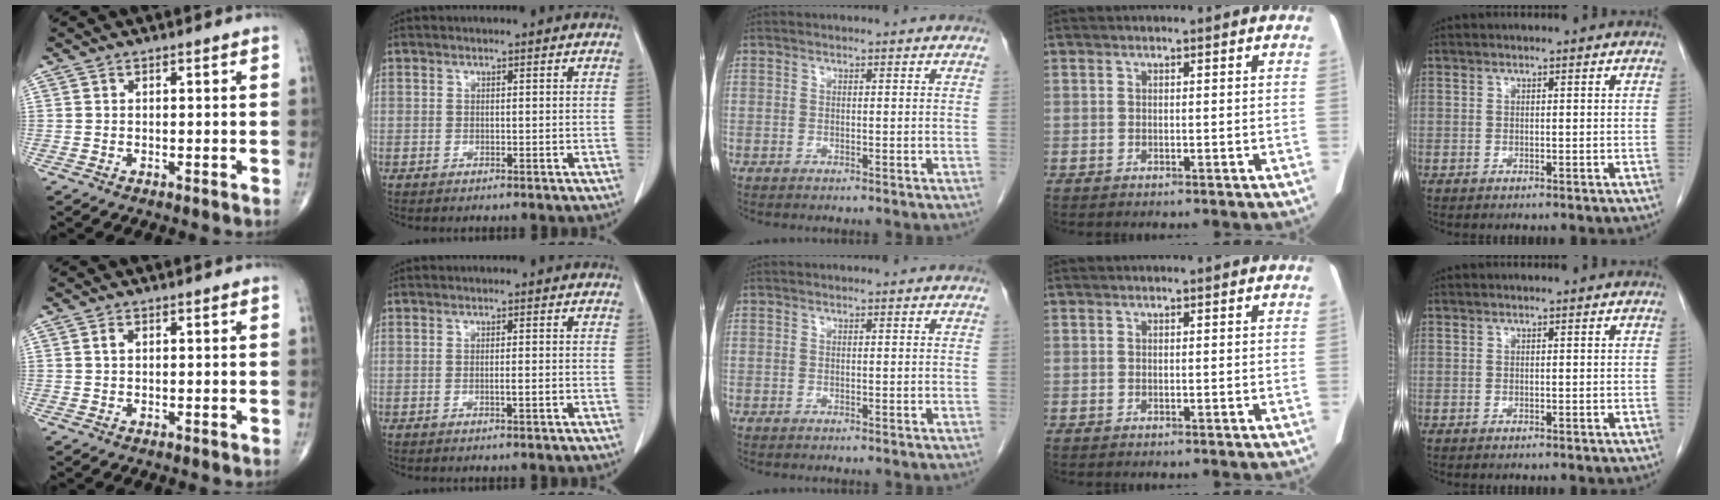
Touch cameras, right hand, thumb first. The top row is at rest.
{"thumb": {"total": 1.2, "force": [0.3, 0.7, 0.8], "torque": [-0.016, 0.004, 0.007]}, "index": {"total": 1.3, "force": [-0.5, 0.0, 1.2], "torque": [-0.023, 0.000, -0.007]}}